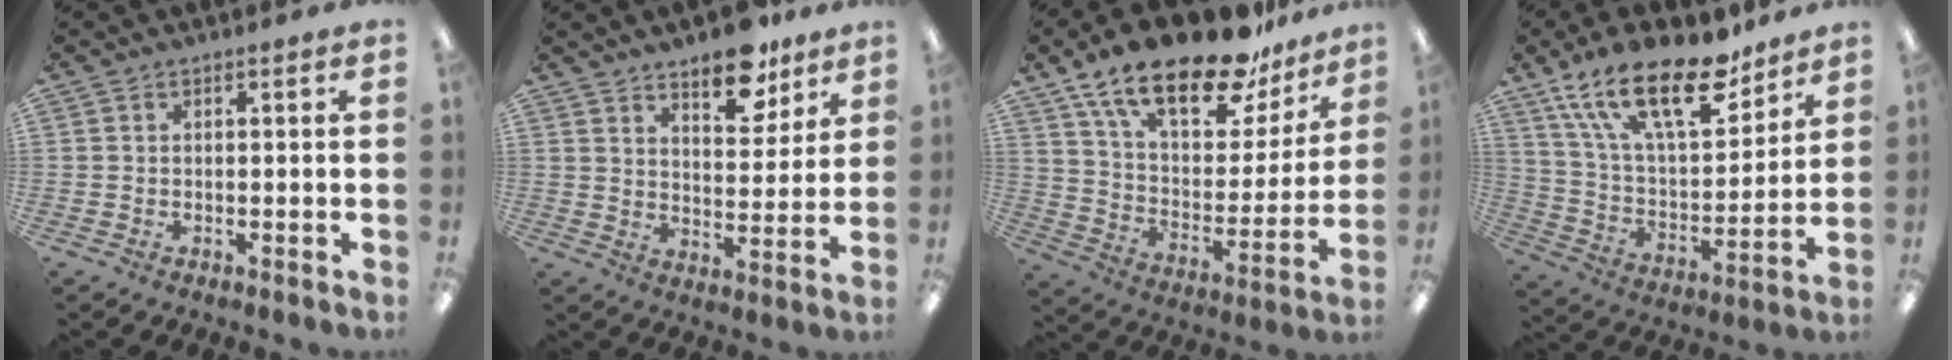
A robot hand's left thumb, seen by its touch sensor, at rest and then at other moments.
{"total": 10.7, "force": [8.7, 4.4, 4.4], "torque": [-0.050, -0.052, 0.152]}
{"total": 23.2, "force": [16.5, 9.1, 13.5], "torque": [-0.224, -0.101, 0.283]}
{"total": 22.9, "force": [15.3, 9.2, 14.4], "torque": [-0.247, -0.083, 0.266]}